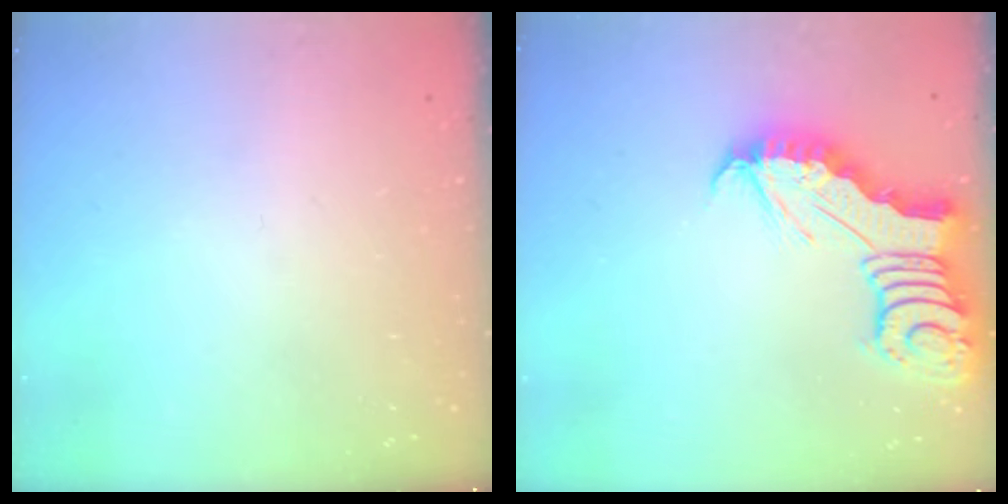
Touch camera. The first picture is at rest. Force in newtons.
{"total": 6.4, "press": 6.4, "slide": 1.0}